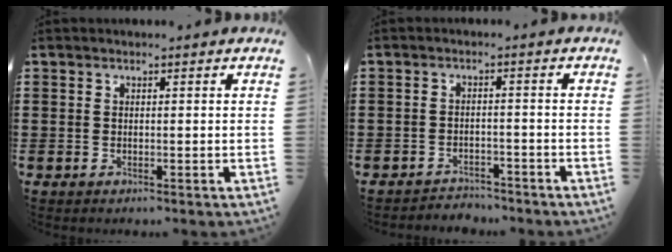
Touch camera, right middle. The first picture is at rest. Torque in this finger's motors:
{"motor_torque": [0.02, -0.07, -0.01, -0.02]}